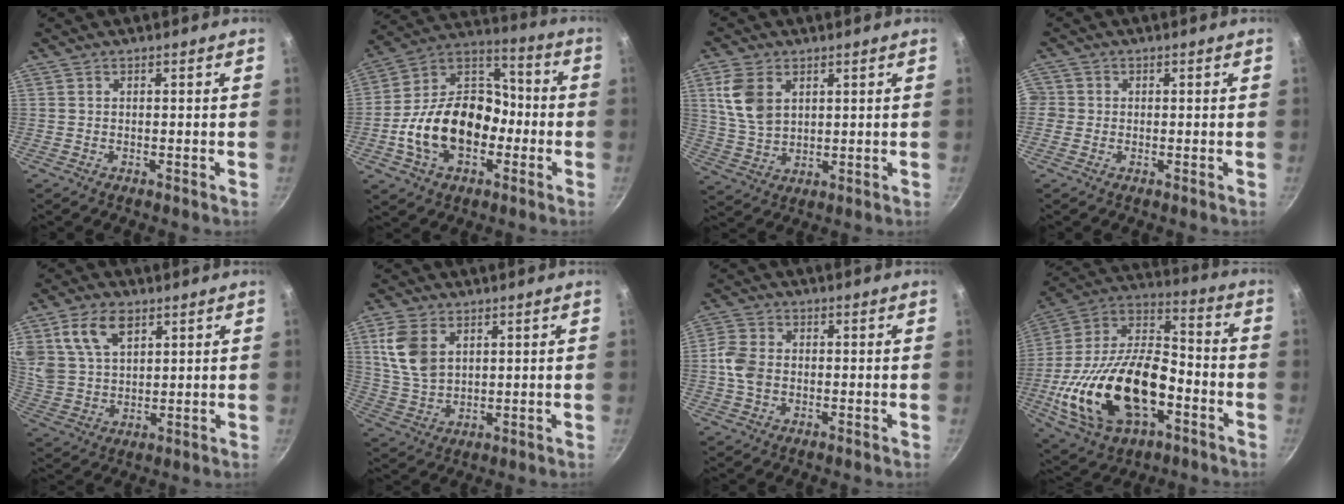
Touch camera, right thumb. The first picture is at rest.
{"total": 20.3, "force": [-5.0, 14.0, 13.8], "torque": [-0.205, 0.061, -0.099]}
{"total": 9.1, "force": [3.3, 6.0, 6.0], "torque": [-0.110, -0.013, 0.071]}
{"total": 2.5, "force": [-0.4, 2.5, 0.5], "torque": [0.003, 0.006, -0.015]}
{"total": 11.1, "force": [5.3, 7.0, 6.8], "torque": [-0.114, -0.015, 0.109]}
{"total": 9.9, "force": [3.5, 6.5, 6.5], "torque": [-0.121, -0.014, 0.077]}
{"total": 5.9, "force": [-0.5, 4.5, 3.8], "torque": [-0.070, 0.009, -0.019]}
{"total": 28.2, "force": [-7.9, 16.0, 21.8], "torque": [-0.403, 0.042, -0.141]}